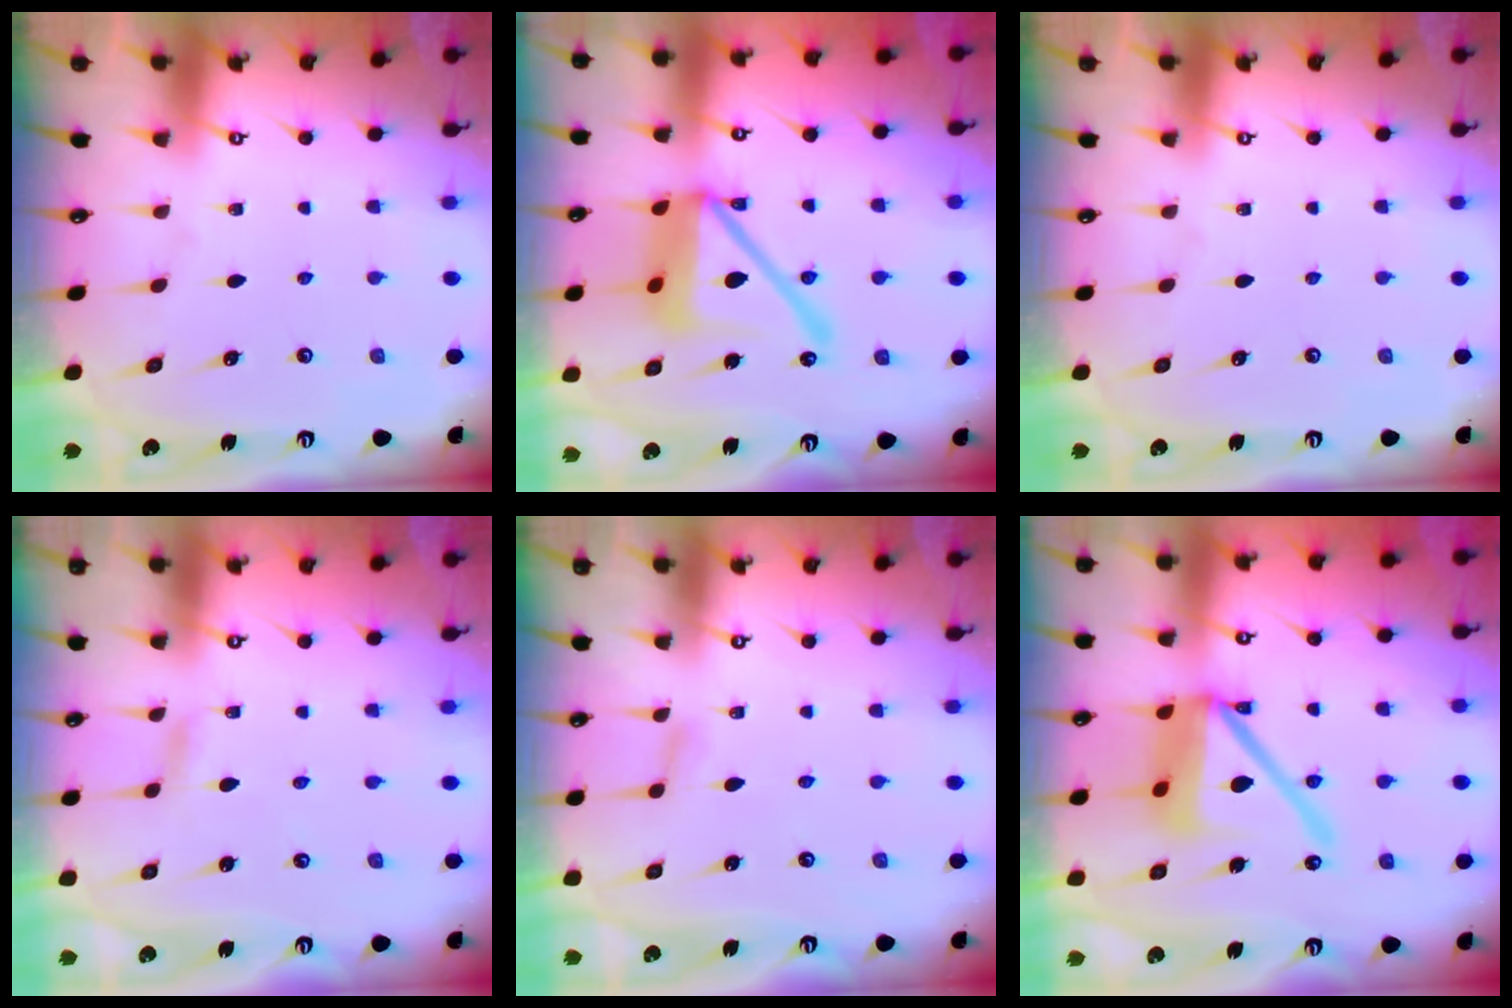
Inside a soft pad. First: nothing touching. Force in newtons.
{"total": 16.4, "press": 16.3, "slide": 1.9}
{"total": 0.0}
{"total": 1.4, "press": 1.4, "slide": 0.1}
{"total": 3.7, "press": 3.6, "slide": 0.5}
{"total": 15.2, "press": 15.1, "slide": 1.9}